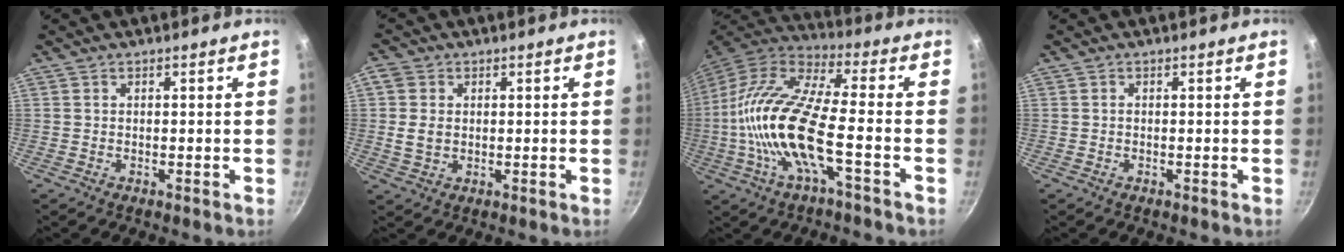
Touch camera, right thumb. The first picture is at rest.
{"total": 4.8, "force": [0.3, 3.9, 2.9], "torque": [-0.045, -0.002, 0.003]}
{"total": 18.9, "force": [-4.2, 5.8, 17.5], "torque": [-0.345, 0.036, -0.098]}
{"total": 0.0}